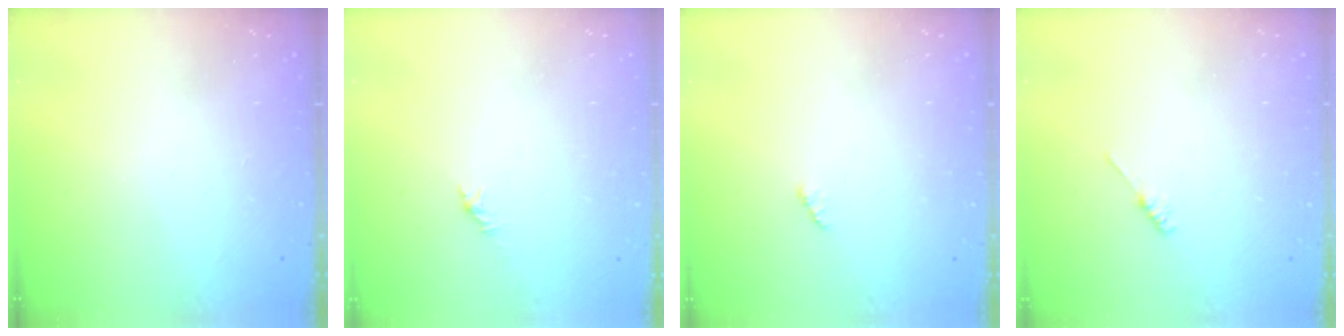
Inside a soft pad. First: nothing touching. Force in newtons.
{"total": 0.0}
{"total": 1.3, "press": 1.3, "slide": 0.2}
{"total": 1.2, "press": 1.1, "slide": 0.3}